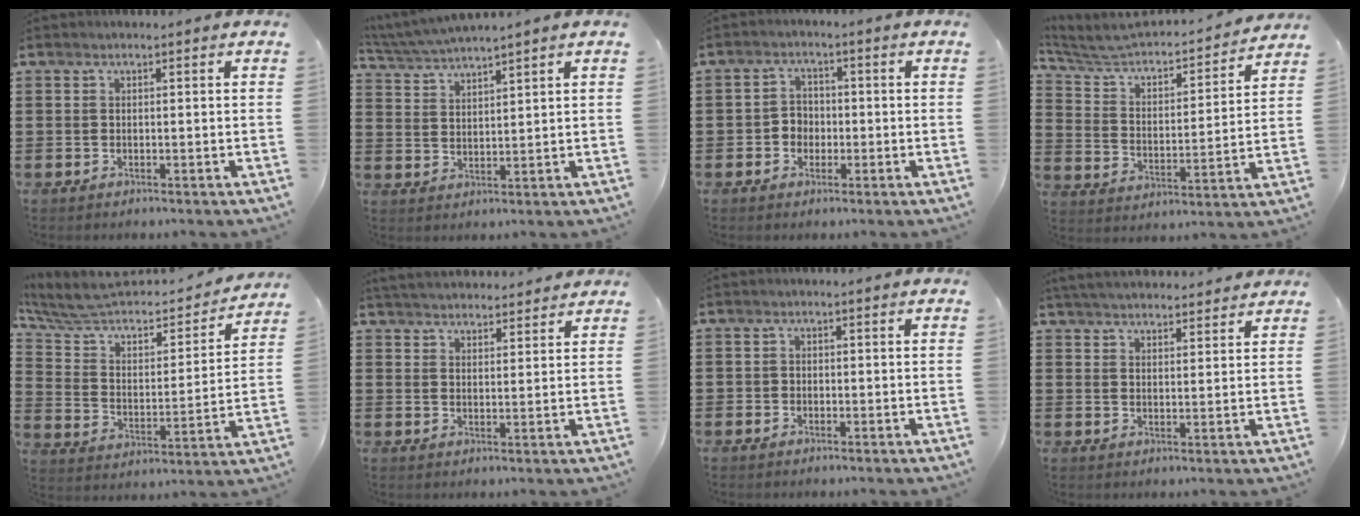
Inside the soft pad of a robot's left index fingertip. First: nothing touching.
{"total": 3.6, "force": [3.5, -0.5, 0.8], "torque": [-0.029, -0.013, 0.063]}
{"total": 3.0, "force": [-1.0, 2.6, 1.1], "torque": [-0.028, 0.007, -0.024]}
{"total": 4.4, "force": [3.9, 1.3, 1.3], "torque": [-0.050, -0.034, 0.056]}
{"total": 7.0, "force": [6.1, 2.4, 2.5], "torque": [-0.080, -0.041, 0.098]}
{"total": 3.8, "force": [3.8, 0.3, 0.3], "torque": [-0.017, -0.011, 0.071]}
{"total": 0.9, "force": [-0.5, 0.8, 0.2], "torque": [-0.007, 0.002, -0.011]}
{"total": 4.1, "force": [4.1, 0.3, 0.7], "torque": [-0.026, -0.012, 0.075]}